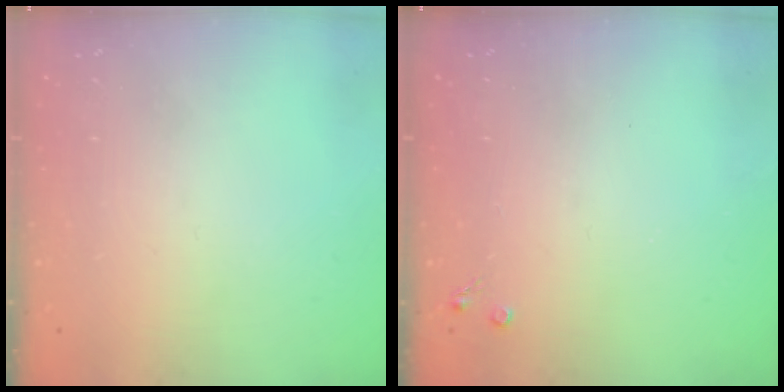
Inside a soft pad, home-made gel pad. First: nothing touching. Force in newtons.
{"total": 2.6, "press": 2.5, "slide": 0.4}